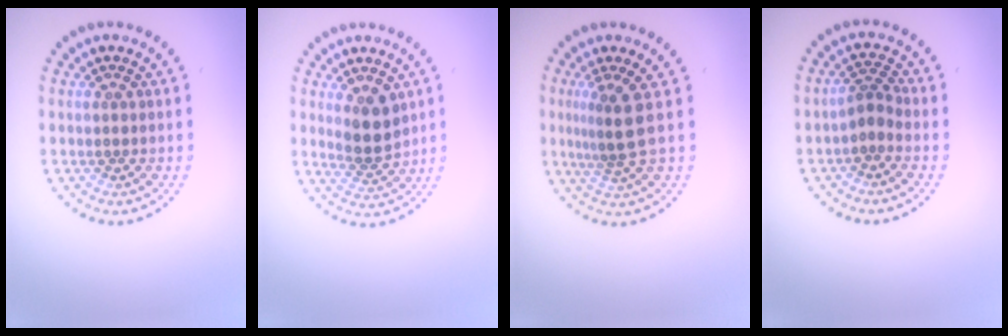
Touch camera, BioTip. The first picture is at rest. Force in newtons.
{"total": 3.4, "press": 3.2, "slide": 1.3}
{"total": 2.8, "press": 1.8, "slide": 2.1}
{"total": 2.0, "press": 1.2, "slide": 1.5}